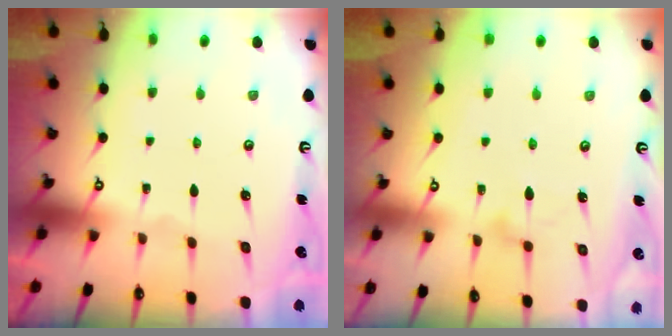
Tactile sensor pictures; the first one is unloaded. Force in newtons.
{"total": 8.4, "press": 8.4, "slide": 0.5}